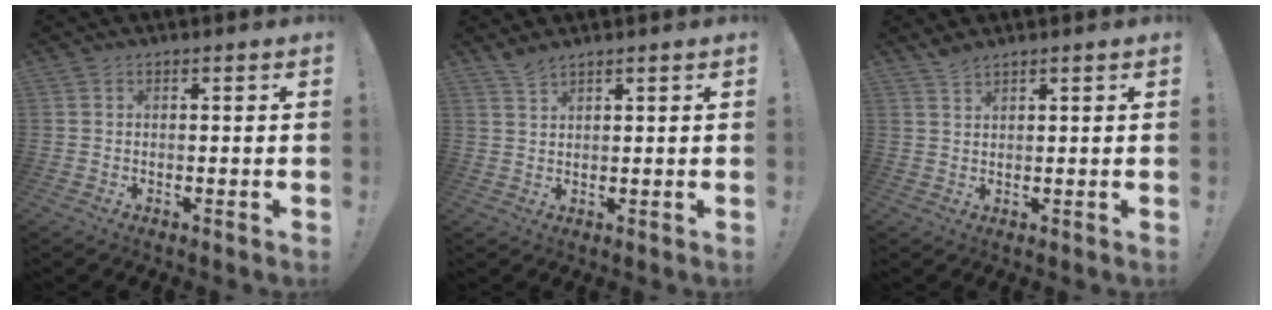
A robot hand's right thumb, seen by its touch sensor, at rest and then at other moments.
{"total": 3.0, "force": [2.7, 0.3, 1.3], "torque": [-0.020, -0.016, 0.048]}
{"total": 2.6, "force": [2.3, 0.5, 1.1], "torque": [-0.025, -0.009, 0.042]}